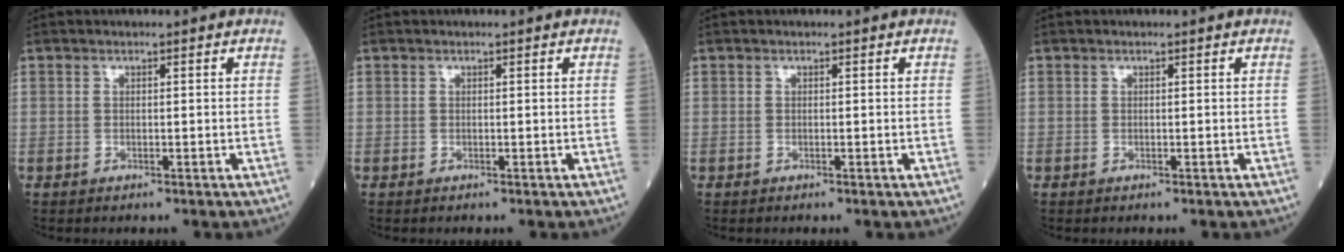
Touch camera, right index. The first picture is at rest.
{"total": 0.0}
{"total": 0.0}
{"total": 0.0}